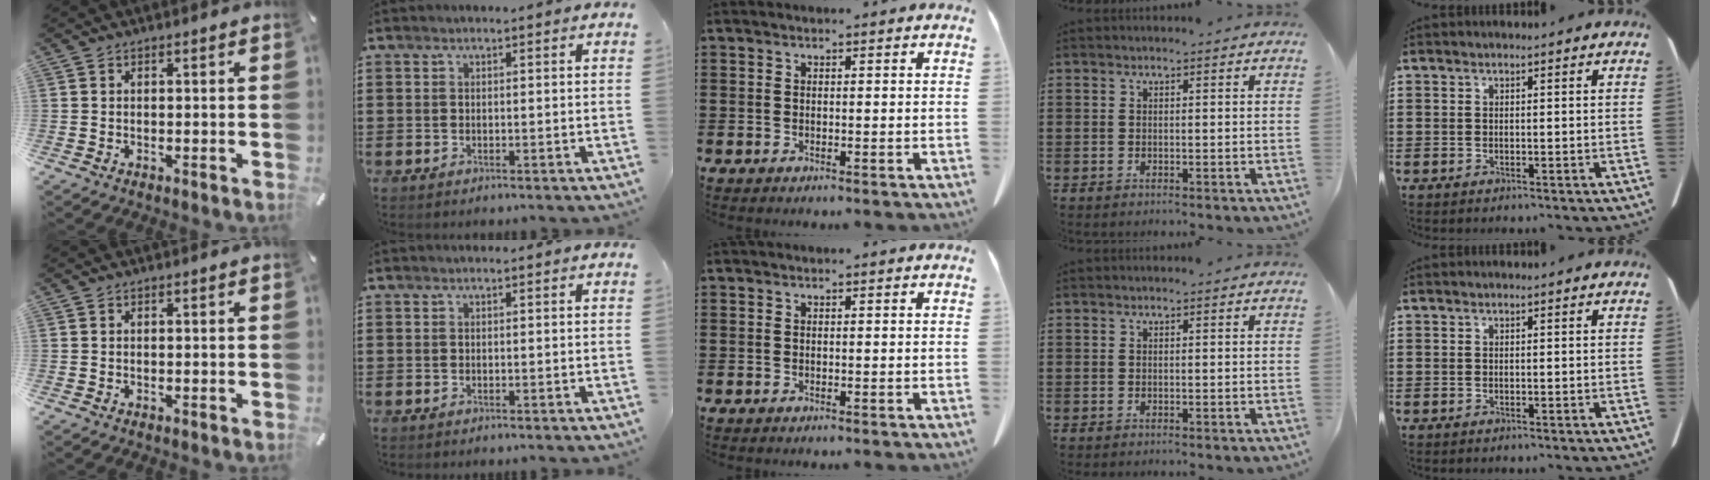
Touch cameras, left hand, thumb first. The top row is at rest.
{}